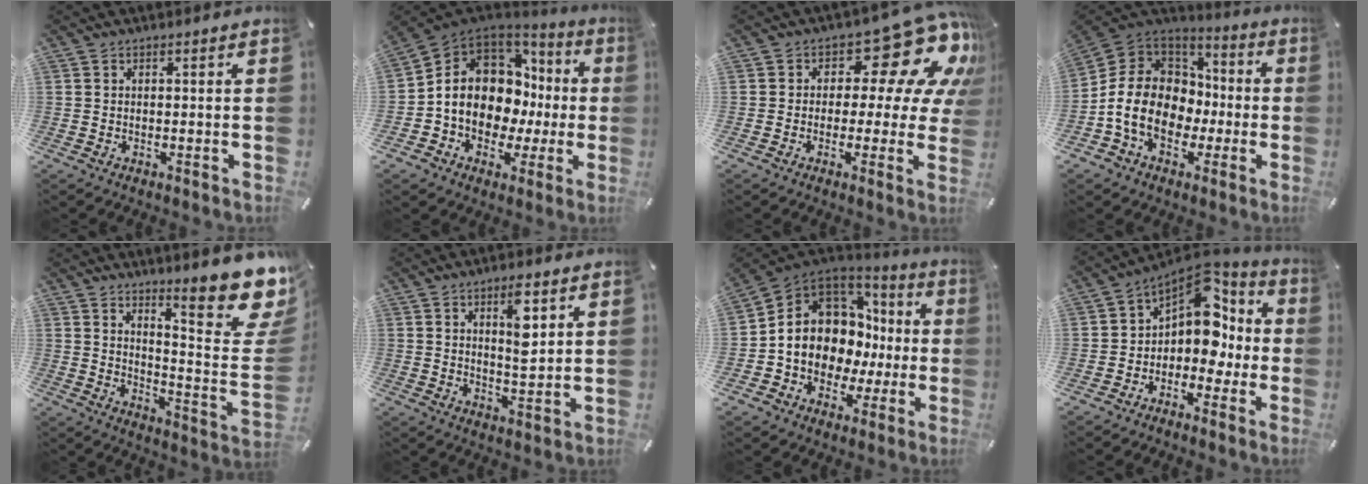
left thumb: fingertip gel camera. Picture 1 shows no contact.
{"total": 13.2, "force": [0.5, 10.8, 7.5], "torque": [-0.141, -0.019, 0.012]}
{"total": 17.2, "force": [8.5, 8.6, 12.3], "torque": [-0.165, -0.056, 0.137]}
{"total": 15.1, "force": [-3.7, 12.4, 7.7], "torque": [-0.175, 0.023, -0.061]}
{"total": 18.9, "force": [13.1, 4.5, 12.8], "torque": [-0.168, -0.111, 0.211]}
{"total": 7.5, "force": [3.3, 2.4, 6.3], "torque": [-0.092, -0.014, 0.046]}
{"total": 12.4, "force": [-0.1, 10.9, 6.0], "torque": [-0.120, -0.022, 0.002]}
{"total": 10.9, "force": [3.1, 8.0, 6.7], "torque": [-0.090, -0.032, 0.055]}